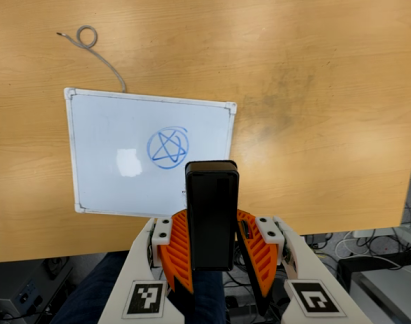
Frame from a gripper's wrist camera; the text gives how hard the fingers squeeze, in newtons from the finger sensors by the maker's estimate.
{"total": 5.2, "left": 4.5, "right": 5.9}